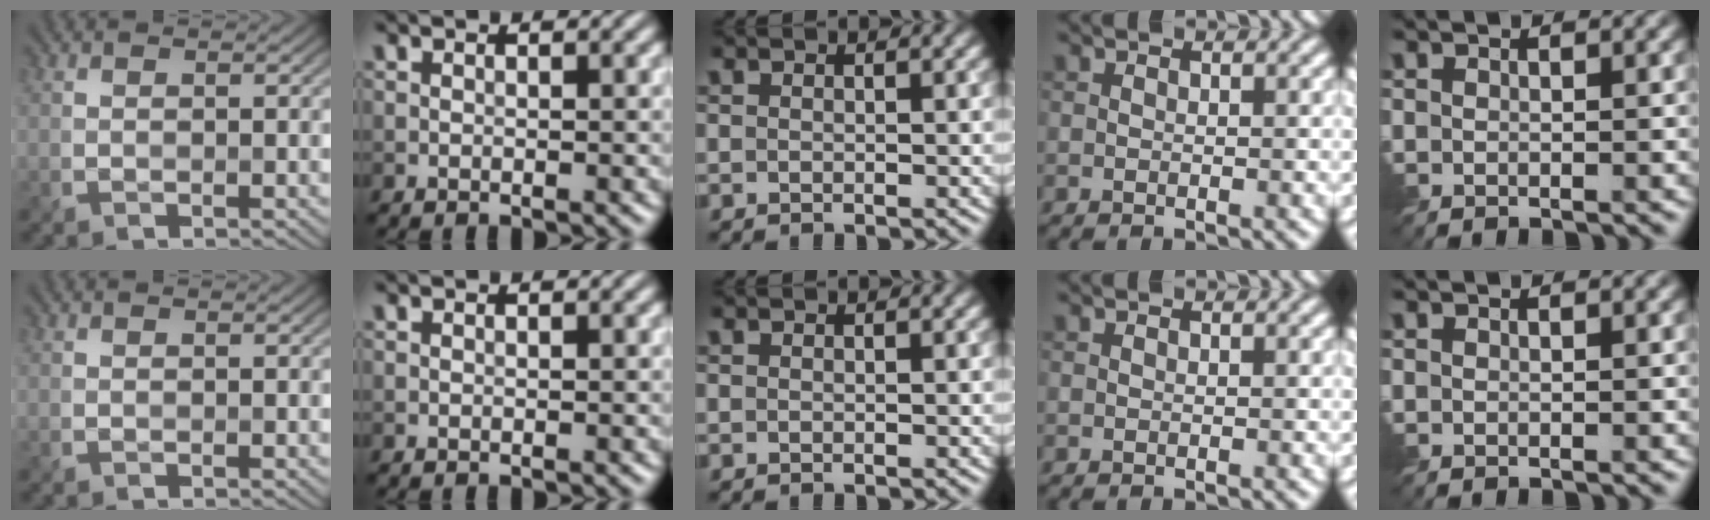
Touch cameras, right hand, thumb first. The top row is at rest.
{}